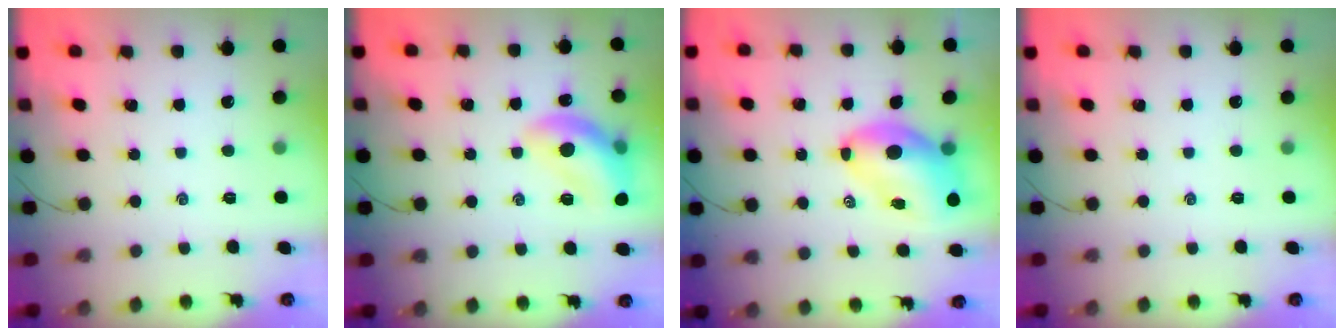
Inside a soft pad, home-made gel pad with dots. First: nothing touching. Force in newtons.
{"total": 14.8, "press": 14.6, "slide": 2.2}
{"total": 10.1, "press": 9.7, "slide": 2.8}
{"total": 0.0}